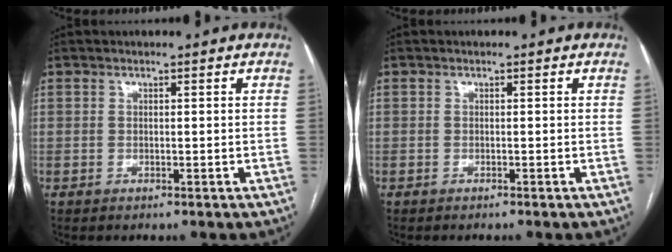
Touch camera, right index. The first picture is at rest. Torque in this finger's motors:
{"motor_torque": [-0.10, -0.04, -0.01, 0.00]}